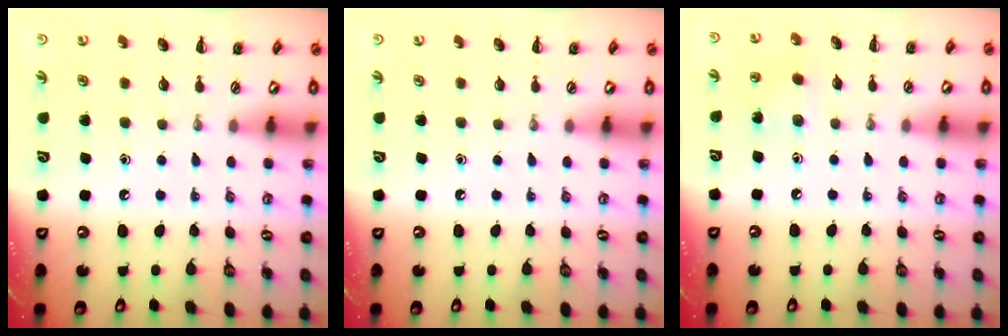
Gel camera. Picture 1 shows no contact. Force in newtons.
{"total": 0.0}
{"total": 3.5, "press": 3.3, "slide": 1.1}